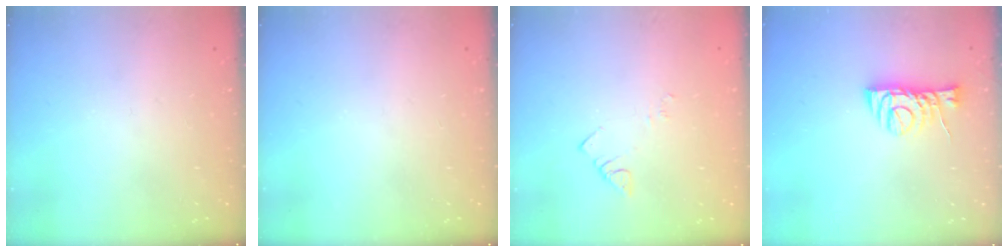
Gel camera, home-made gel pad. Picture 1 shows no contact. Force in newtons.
{"total": 0.0}
{"total": 3.8, "press": 3.8, "slide": 0.3}
{"total": 8.3, "press": 8.2, "slide": 0.7}